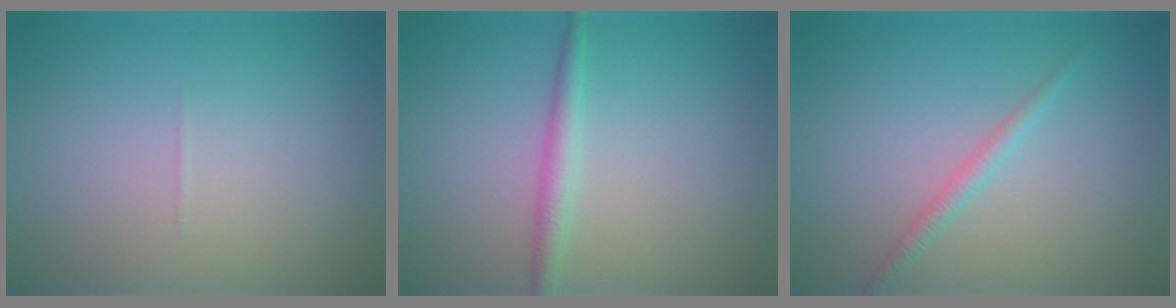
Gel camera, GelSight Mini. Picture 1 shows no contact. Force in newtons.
{"total": 2.0, "press": 2.0, "slide": 0.0}
{"total": 1.4, "press": 1.4, "slide": 0.0}